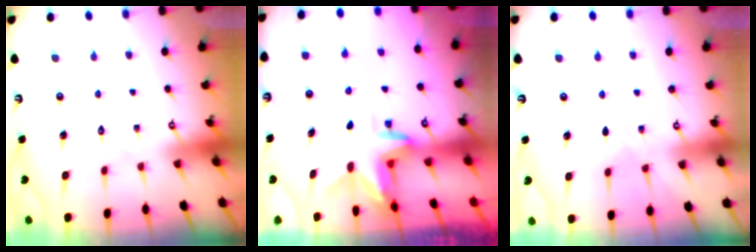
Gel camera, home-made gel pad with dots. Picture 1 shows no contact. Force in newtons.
{"total": 3.0, "press": 3.0, "slide": 0.2}
{"total": 2.0, "press": 2.0, "slide": 0.3}